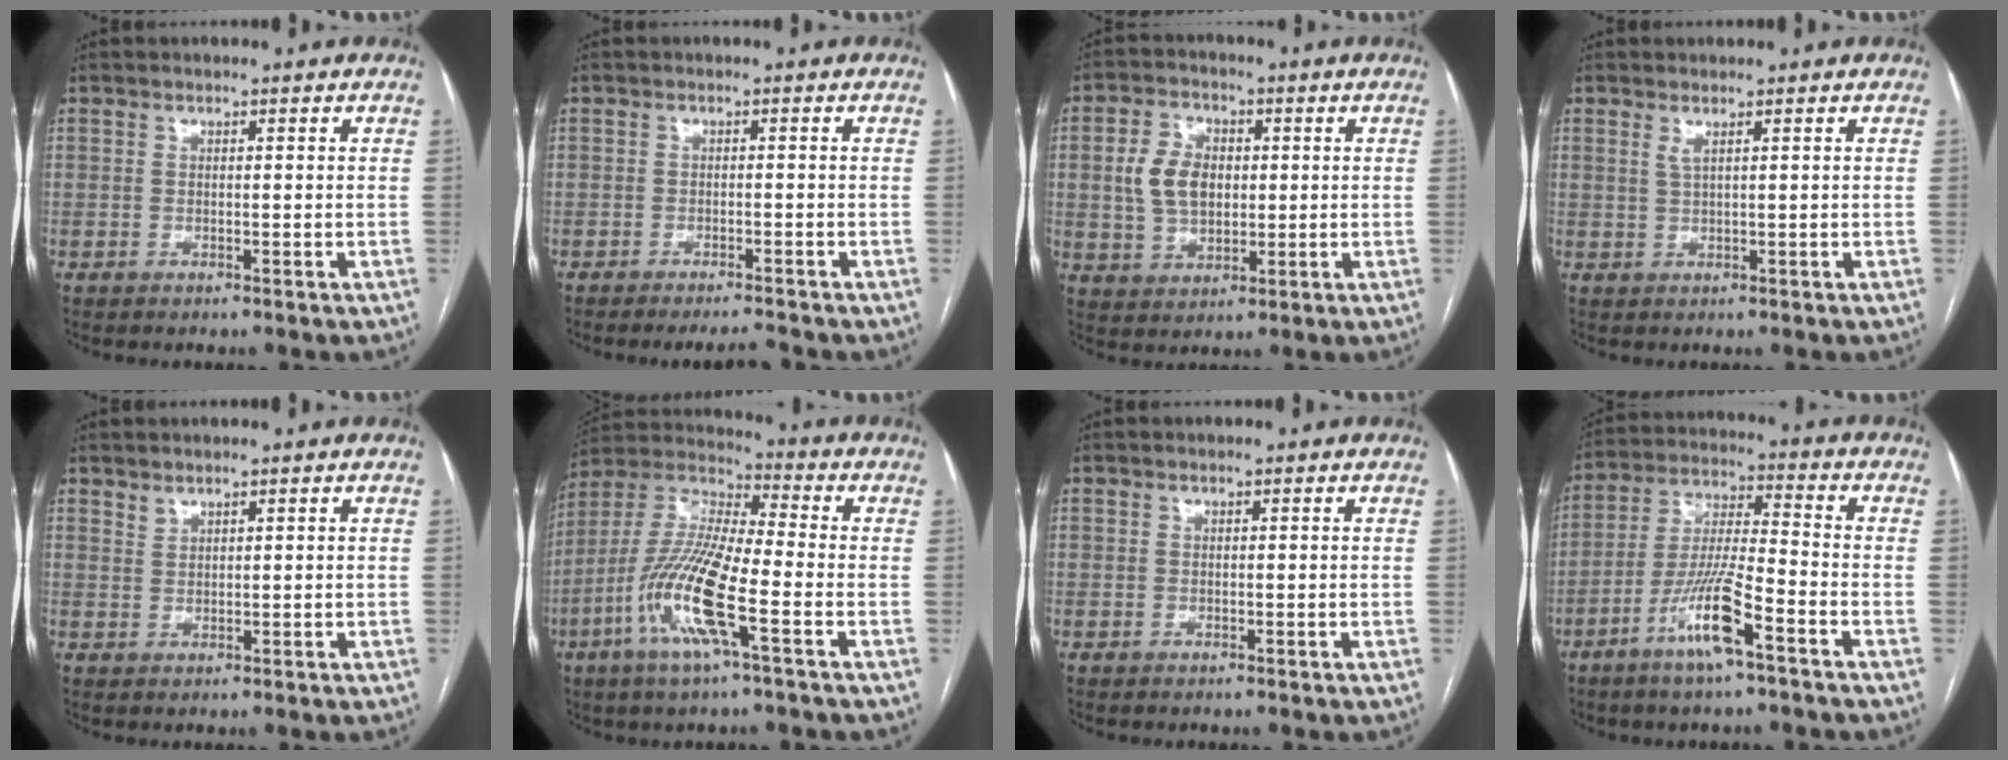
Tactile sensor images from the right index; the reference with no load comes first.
{"total": 2.8, "force": [-2.7, -0.5, 0.6], "torque": [-0.011, -0.013, -0.040]}
{"total": 8.0, "force": [0.8, 5.5, 5.7], "torque": [-0.122, 0.017, 0.023]}
{"total": 1.2, "force": [0.8, 0.1, 1.0], "torque": [-0.027, -0.002, 0.017]}
{"total": 1.3, "force": [1.2, 0.3, 0.2], "torque": [-0.002, -0.001, 0.025]}
{"total": 14.9, "force": [-5.4, 1.9, 13.7], "torque": [-0.290, -0.007, -0.111]}
{"total": 0.0}
{"total": 12.5, "force": [-6.7, 0.4, 10.5], "torque": [-0.213, -0.011, -0.133]}